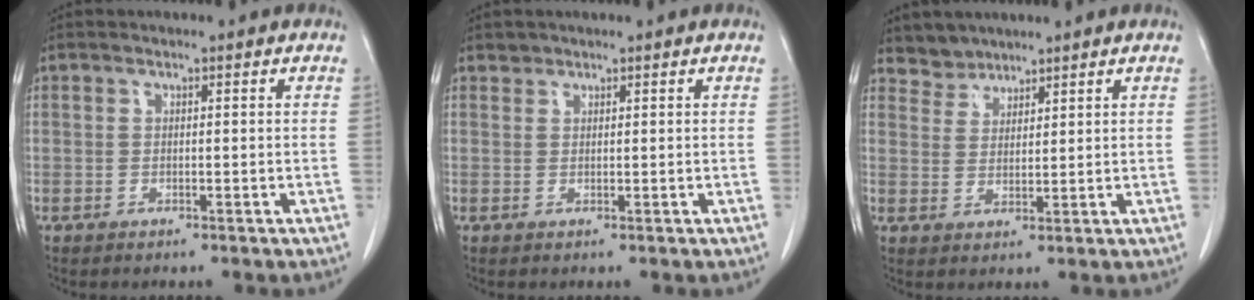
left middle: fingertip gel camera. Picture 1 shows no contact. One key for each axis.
{"total": 0.8, "fx": 0.7, "fy": 0.4, "fz": -0.1, "tx": 0.005, "ty": 0.001, "tz": 0.010}
{"total": 3.2, "fx": 2.9, "fy": 1.2, "fz": -0.6, "tx": 0.018, "ty": 0.005, "tz": 0.053}